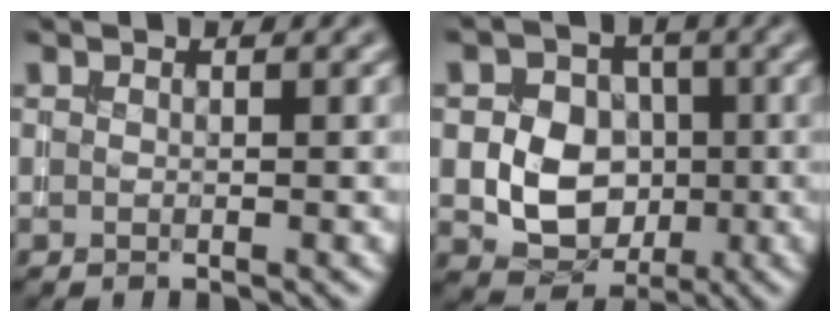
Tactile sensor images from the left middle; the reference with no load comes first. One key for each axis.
{"total": 6.6, "fx": -0.7, "fy": 5.5, "fz": 3.7, "tx": -0.046, "ty": -0.003, "tz": -0.024}